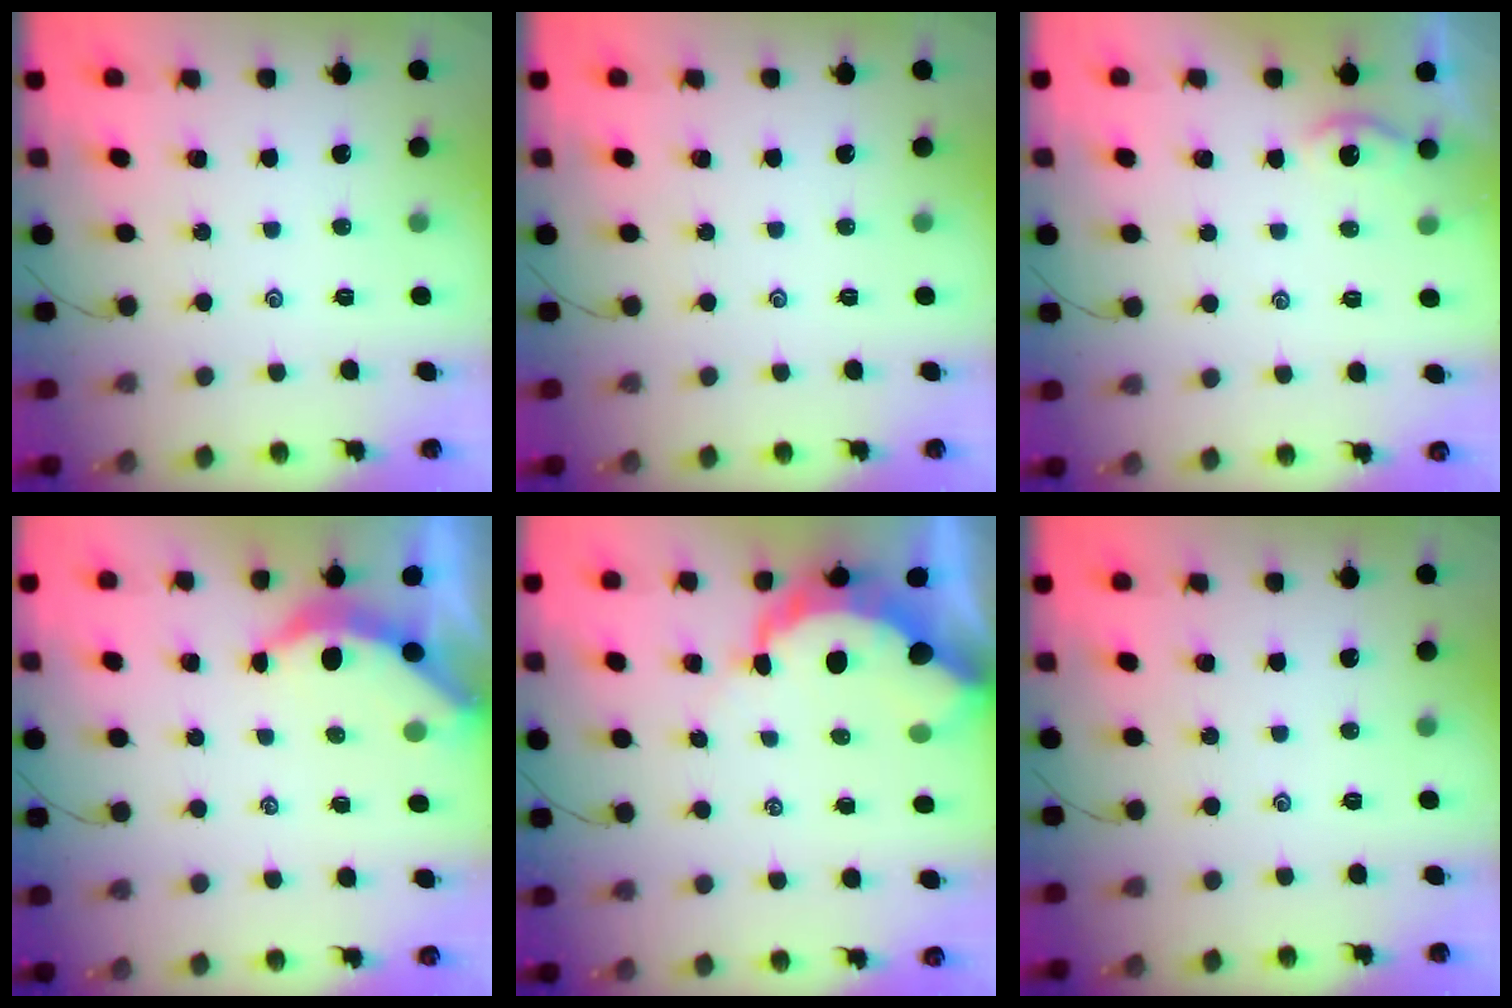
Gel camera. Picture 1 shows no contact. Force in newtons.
{"total": 0.0}
{"total": 2.6, "press": 2.6, "slide": 0.3}
{"total": 3.8, "press": 3.7, "slide": 0.5}
{"total": 8.9, "press": 8.9, "slide": 0.9}
{"total": 0.0}